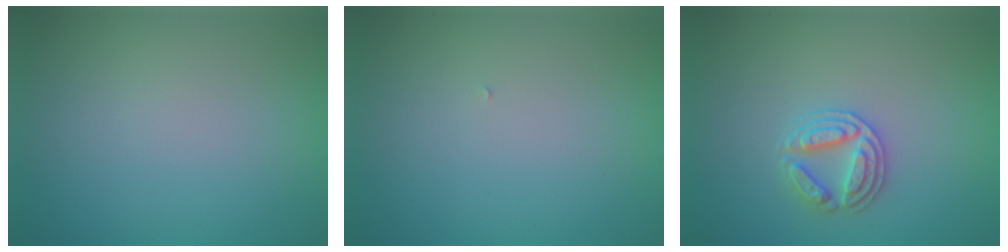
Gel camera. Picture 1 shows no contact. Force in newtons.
{"total": 0.0}
{"total": 2.8, "press": 2.7, "slide": 0.4}